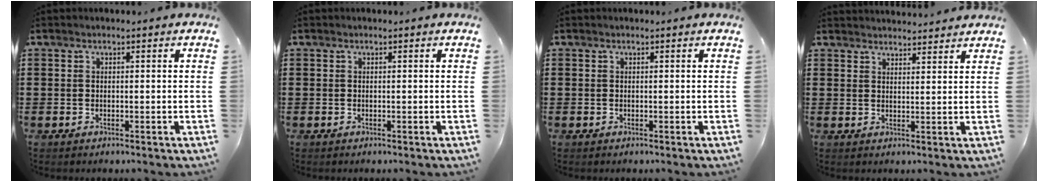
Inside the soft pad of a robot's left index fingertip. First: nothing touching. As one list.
[{"total": 0.0}, {"total": 0.0}, {"total": 2.5, "force": [2.5, 0.0, -0.3], "torque": [-0.002, -0.007, 0.049]}]